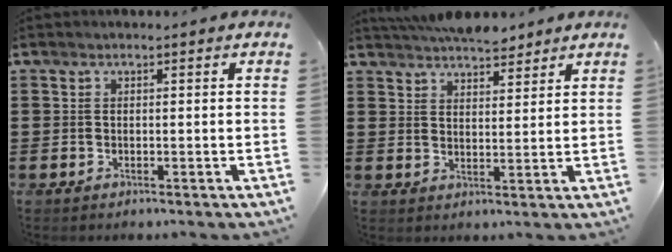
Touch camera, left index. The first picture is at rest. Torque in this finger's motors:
{"motor_torque": [0.28, -0.50, -0.02, 0.01]}